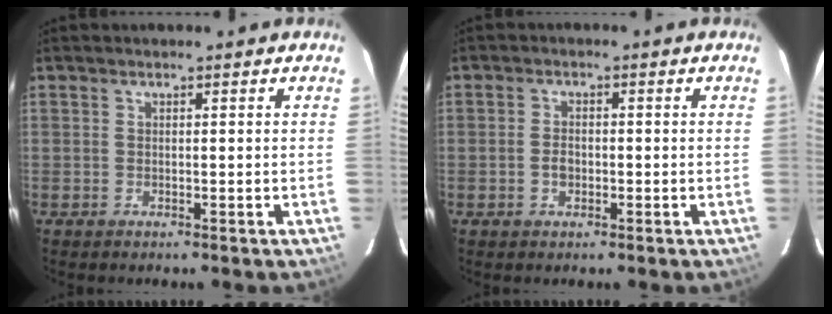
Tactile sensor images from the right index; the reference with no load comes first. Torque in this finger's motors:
{"motor_torque": [-0.10, -0.11, 0.01, 0.00]}